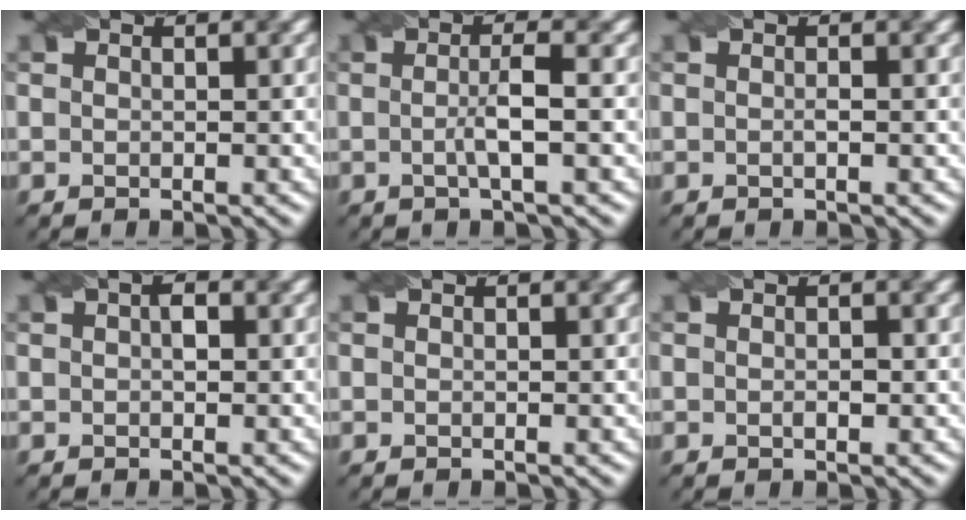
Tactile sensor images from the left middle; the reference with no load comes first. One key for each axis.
{"total": 2.8, "fx": -0.3, "fy": 0.4, "fz": 2.7, "tx": -0.049, "ty": -0.003, "tz": -0.008}
{"total": 0.6, "fx": -0.2, "fy": 0.0, "fz": 0.5, "tx": -0.012, "ty": 0.000, "tz": -0.003}
{"total": 1.1, "fx": 0.1, "fy": 0.6, "fz": 0.9, "tx": -0.016, "ty": 0.003, "tz": 0.001}
{"total": 0.0}
{"total": 0.8, "fx": -0.2, "fy": 0.2, "fz": 0.8, "tx": -0.016, "ty": -0.002, "tz": -0.002}